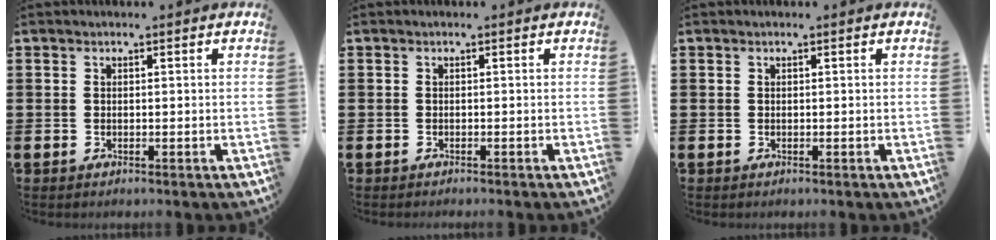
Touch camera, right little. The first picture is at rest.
{"total": 0.0}
{"total": 0.0}